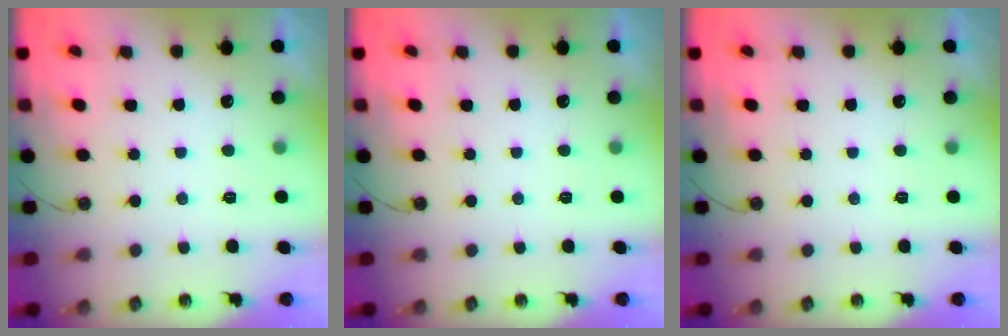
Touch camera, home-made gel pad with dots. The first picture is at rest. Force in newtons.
{"total": 0.0}
{"total": 0.0}